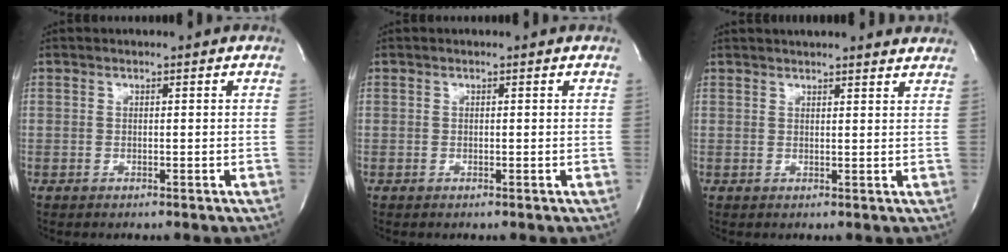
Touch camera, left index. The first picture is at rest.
{"total": 0.0}
{"total": 13.1, "force": [12.2, 1.8, 4.3], "torque": [-0.054, 0.021, 0.144]}